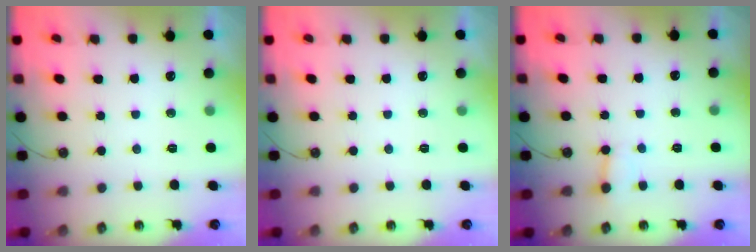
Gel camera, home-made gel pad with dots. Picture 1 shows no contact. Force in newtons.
{"total": 0.0}
{"total": 2.8, "press": 2.8, "slide": 0.3}